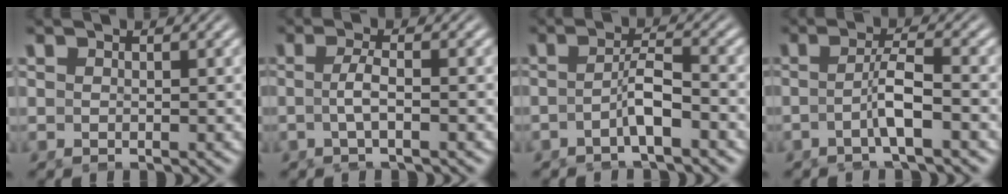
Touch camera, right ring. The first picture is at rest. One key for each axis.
{"total": 2.2, "fx": -0.8, "fy": -0.4, "fz": 2.0, "tx": -0.043, "ty": -0.008, "tz": -0.009}
{"total": 2.8, "fx": -1.7, "fy": 0.0, "fz": 2.3, "tx": -0.037, "ty": -0.009, "tz": -0.024}
{"total": 2.9, "fx": -1.3, "fy": -0.4, "fz": 2.6, "tx": -0.047, "ty": -0.005, "tz": -0.019}